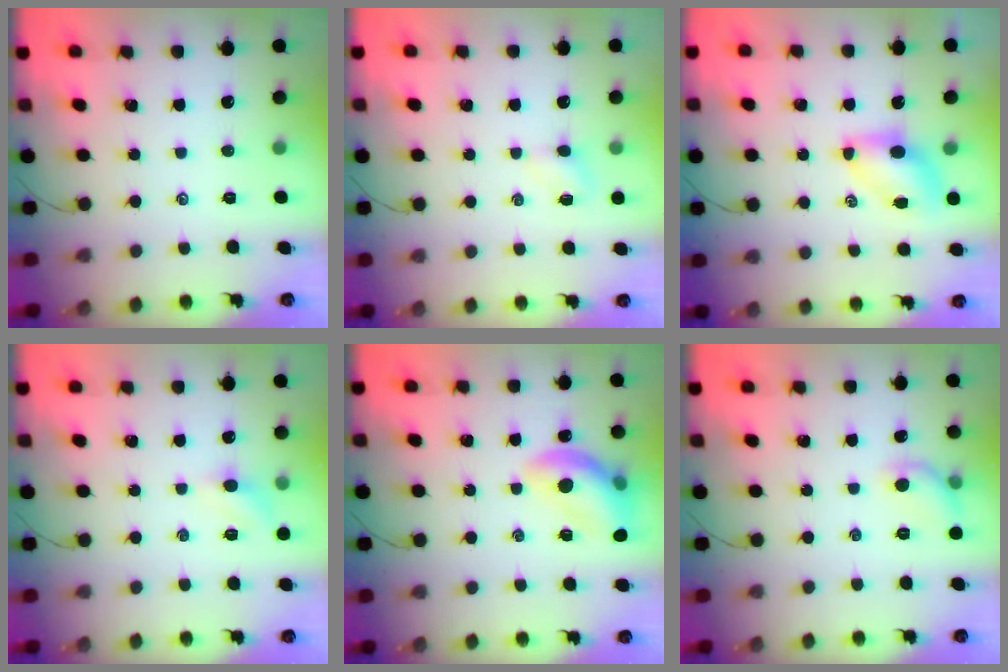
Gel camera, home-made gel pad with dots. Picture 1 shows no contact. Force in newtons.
{"total": 3.2, "press": 3.0, "slide": 0.9}
{"total": 6.6, "press": 6.6, "slide": 0.8}
{"total": 6.0, "press": 5.8, "slide": 1.5}
{"total": 13.6, "press": 13.5, "slide": 1.8}
{"total": 6.7, "press": 6.6, "slide": 1.2}